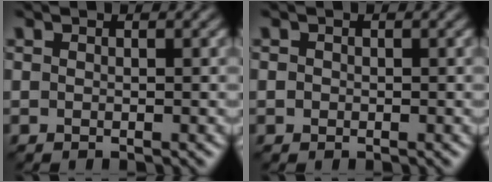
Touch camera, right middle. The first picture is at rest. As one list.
[{"total": 0.5, "force": [-0.2, 0.5, 0.1], "torque": [0.000, -0.004, -0.005]}]